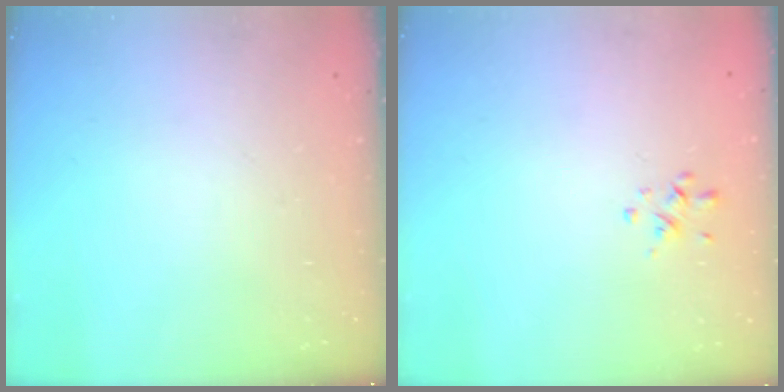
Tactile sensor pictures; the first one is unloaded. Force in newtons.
{"total": 0.6, "press": 0.2, "slide": 0.5}